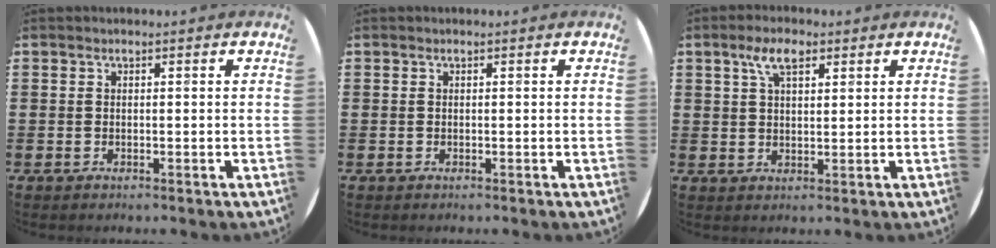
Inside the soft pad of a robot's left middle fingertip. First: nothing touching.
{"total": 0.0}
{"total": 4.9, "force": [3.0, 2.1, 3.3], "torque": [-0.065, 0.007, 0.051]}